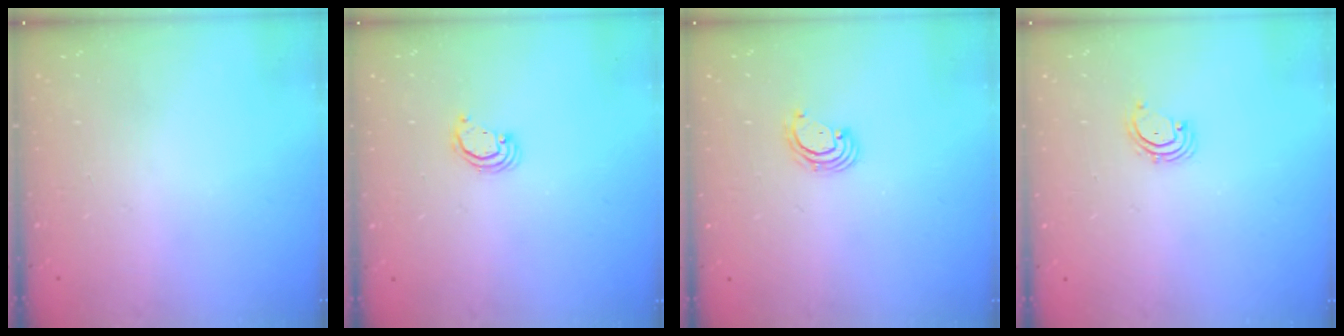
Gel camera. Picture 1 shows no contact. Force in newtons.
{"total": 2.3, "press": 2.3, "slide": 0.3}
{"total": 2.4, "press": 2.4, "slide": 0.2}
{"total": 2.3, "press": 2.3, "slide": 0.5}